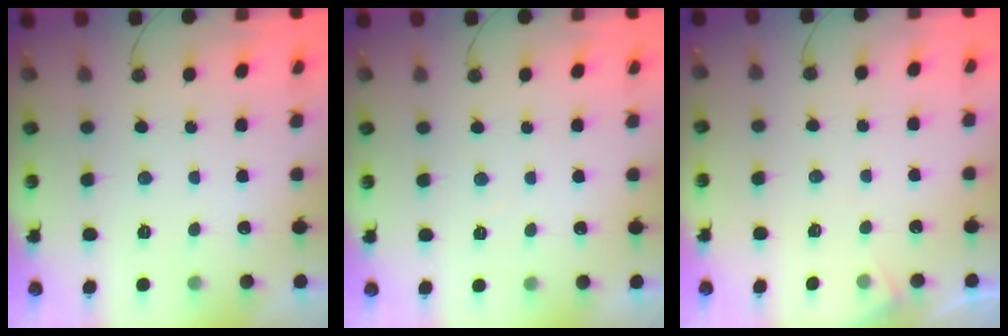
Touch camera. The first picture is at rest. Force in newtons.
{"total": 2.9, "press": 2.9, "slide": 0.5}
{"total": 3.5, "press": 3.5, "slide": 0.5}